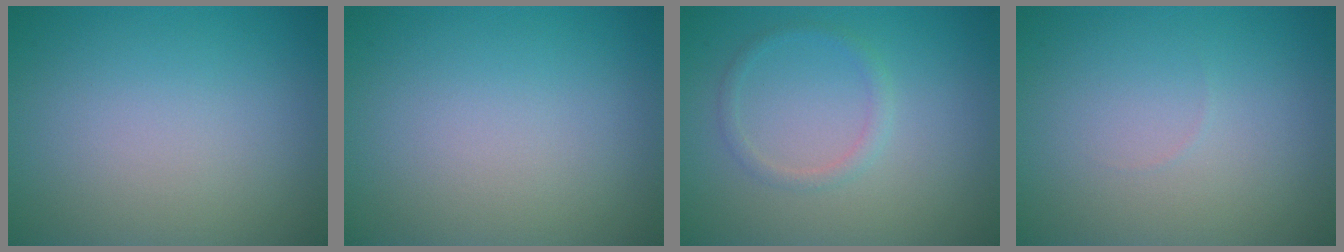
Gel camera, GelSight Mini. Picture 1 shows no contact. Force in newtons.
{"total": 0.0}
{"total": 1.2, "press": 1.2, "slide": 0.0}
{"total": 0.0}